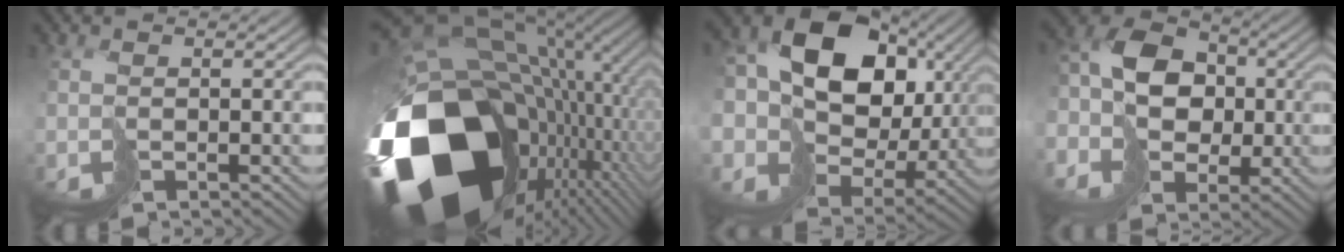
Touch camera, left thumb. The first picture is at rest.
{"total": 21.4, "force": [-5.9, 15.4, 13.7], "torque": [-0.286, -0.038, -0.066]}
{"total": 18.4, "force": [4.3, 14.9, 10.0], "torque": [-0.222, 0.002, 0.084]}
{"total": 10.4, "force": [-1.3, 8.5, 5.8], "torque": [-0.127, -0.010, -0.029]}